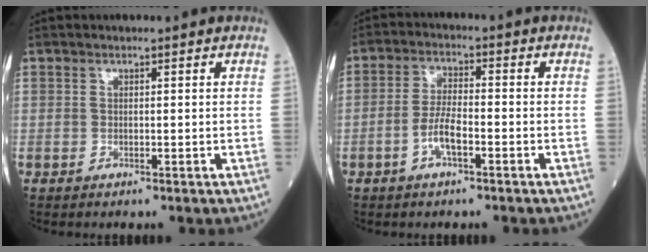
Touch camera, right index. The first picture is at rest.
{"total": 4.8, "force": [-2.1, 1.2, 4.1], "torque": [-0.084, 0.007, -0.042]}